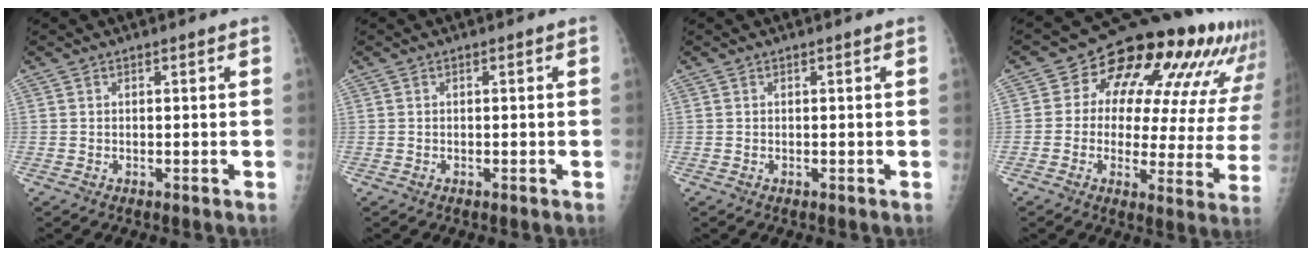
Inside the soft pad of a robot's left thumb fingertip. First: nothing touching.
{"total": 0.0}
{"total": 0.0}
{"total": 21.0, "force": [10.9, 10.6, 14.5], "torque": [-0.155, -0.015, 0.127]}